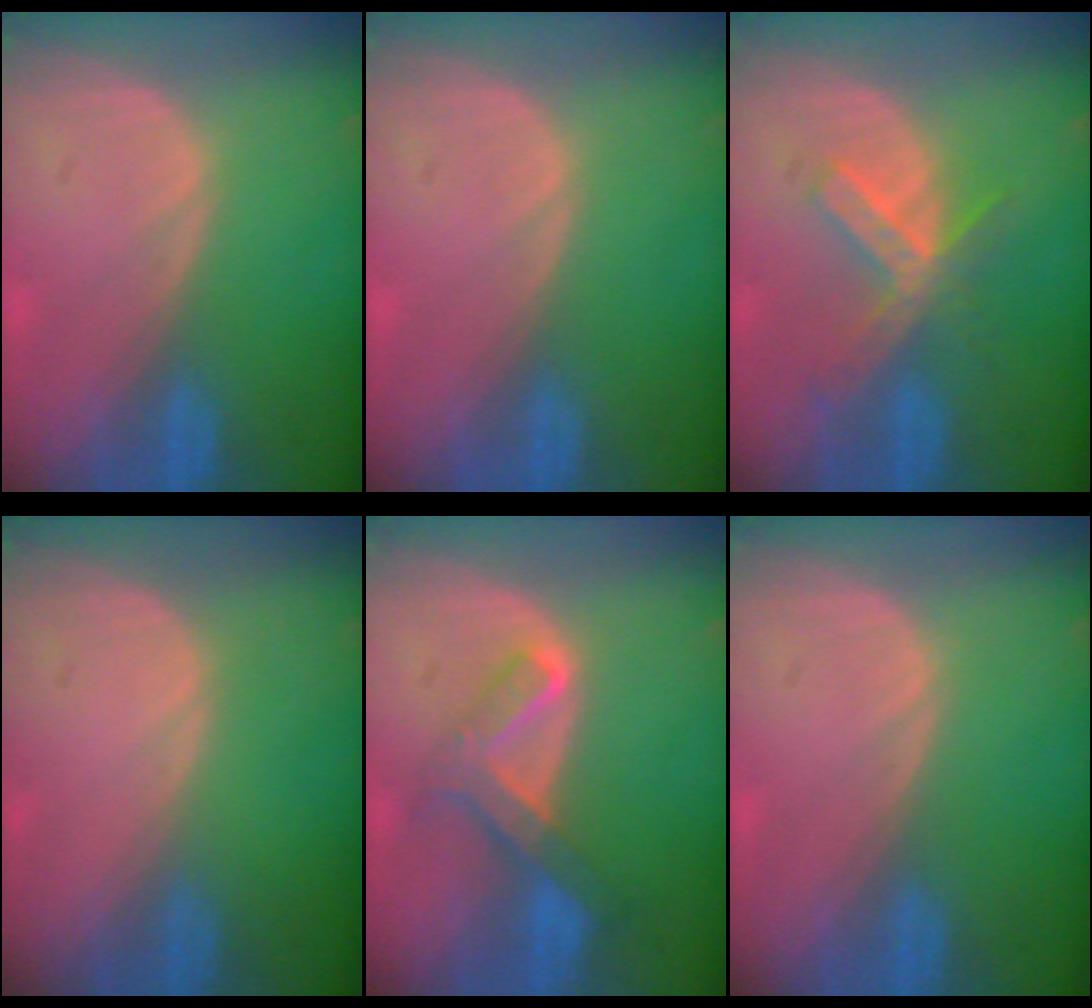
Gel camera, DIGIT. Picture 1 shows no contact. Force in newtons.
{"total": 0.0}
{"total": 6.0, "press": 5.7, "slide": 1.9}
{"total": 0.0}
{"total": 6.6, "press": 5.8, "slide": 3.0}
{"total": 0.0}